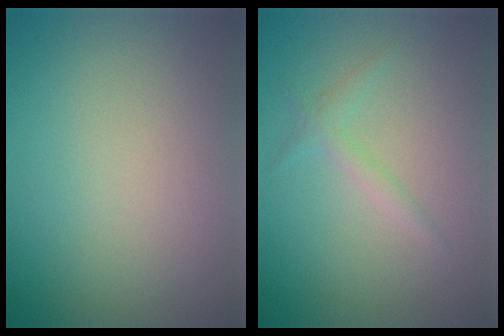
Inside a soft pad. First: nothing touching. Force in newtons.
{"total": 1.3, "press": 1.3, "slide": 0.0}